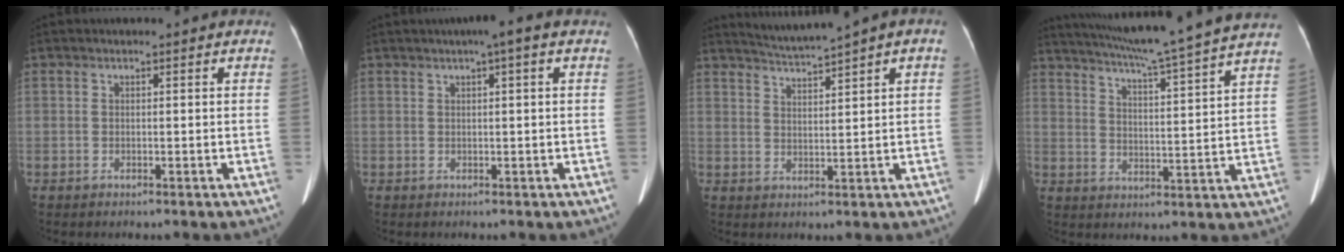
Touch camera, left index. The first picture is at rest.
{"total": 2.7, "force": [1.4, 0.0, 2.4], "torque": [-0.039, 0.013, 0.018]}
{"total": 4.5, "force": [3.8, -1.2, 2.2], "torque": [-0.037, 0.002, 0.071]}
{"total": 19.9, "force": [17.3, -1.9, 9.5], "torque": [-0.164, -0.021, 0.234]}